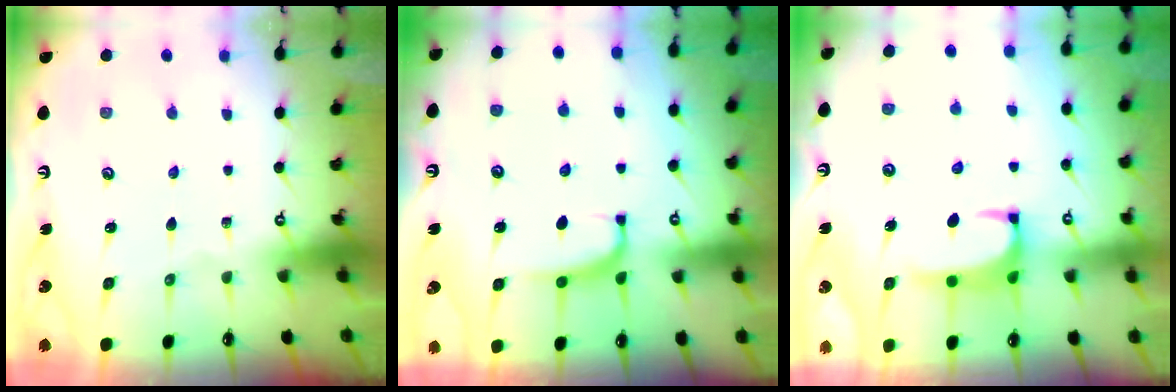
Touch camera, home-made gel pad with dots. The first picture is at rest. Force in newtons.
{"total": 0.7, "press": 0.0, "slide": 0.7}
{"total": 1.4, "press": 1.3, "slide": 0.6}